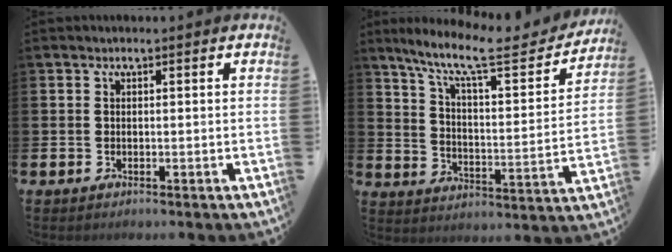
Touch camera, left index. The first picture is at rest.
{"total": 10.3, "force": [8.3, 2.1, 5.8], "torque": [-0.130, -0.052, 0.131]}